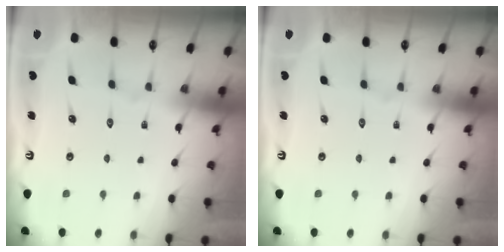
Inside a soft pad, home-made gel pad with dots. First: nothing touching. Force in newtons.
{"total": 0.0}